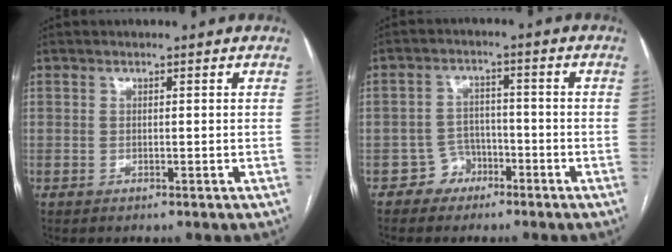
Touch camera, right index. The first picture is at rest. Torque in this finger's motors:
{"motor_torque": [-0.30, -0.03, -0.57, -0.21]}